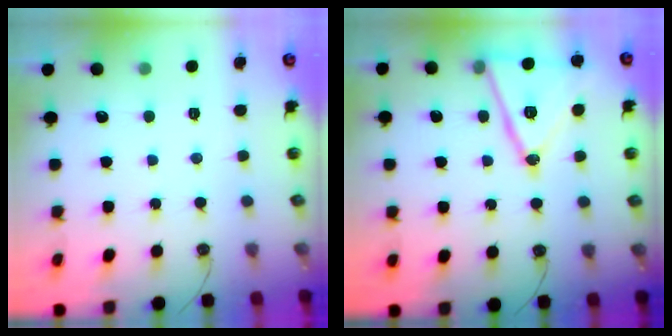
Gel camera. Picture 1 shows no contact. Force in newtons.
{"total": 17.0, "press": 16.6, "slide": 3.4}